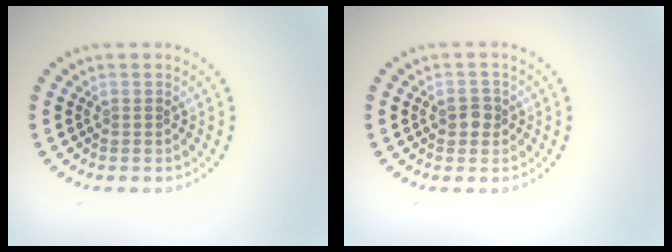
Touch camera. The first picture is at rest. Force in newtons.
{"total": 1.7, "press": 1.6, "slide": 0.4}